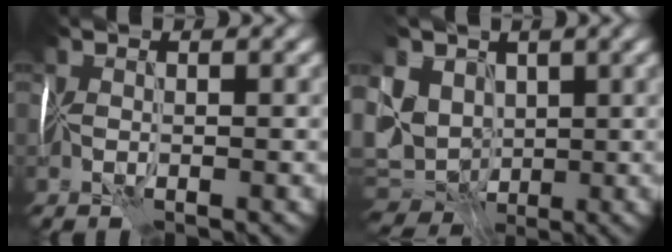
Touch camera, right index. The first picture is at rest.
{"total": 8.6, "force": [1.1, 7.0, 4.9], "torque": [-0.100, 0.002, 0.025]}